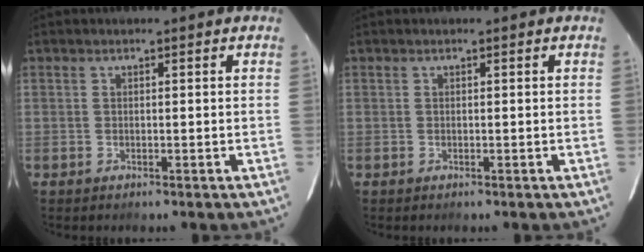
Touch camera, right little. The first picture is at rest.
{"total": 0.0}